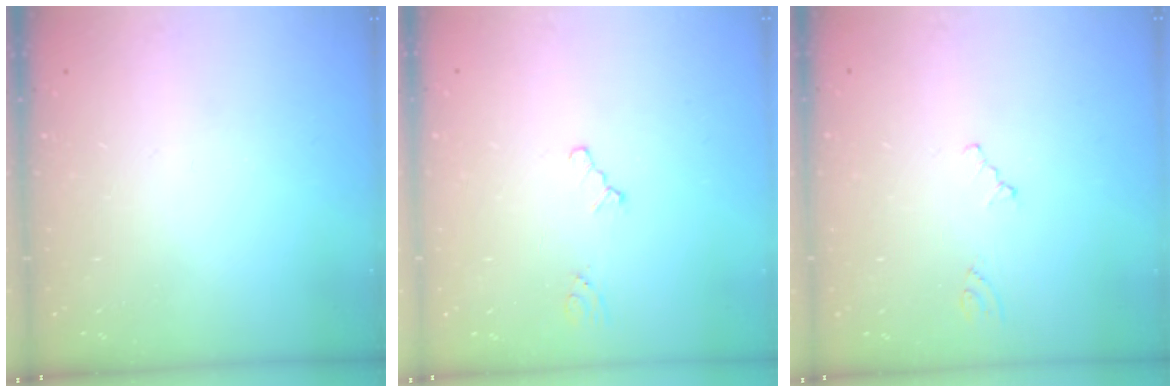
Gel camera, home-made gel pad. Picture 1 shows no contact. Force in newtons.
{"total": 1.6, "press": 1.6, "slide": 0.3}
{"total": 0.9, "press": 0.9, "slide": 0.2}